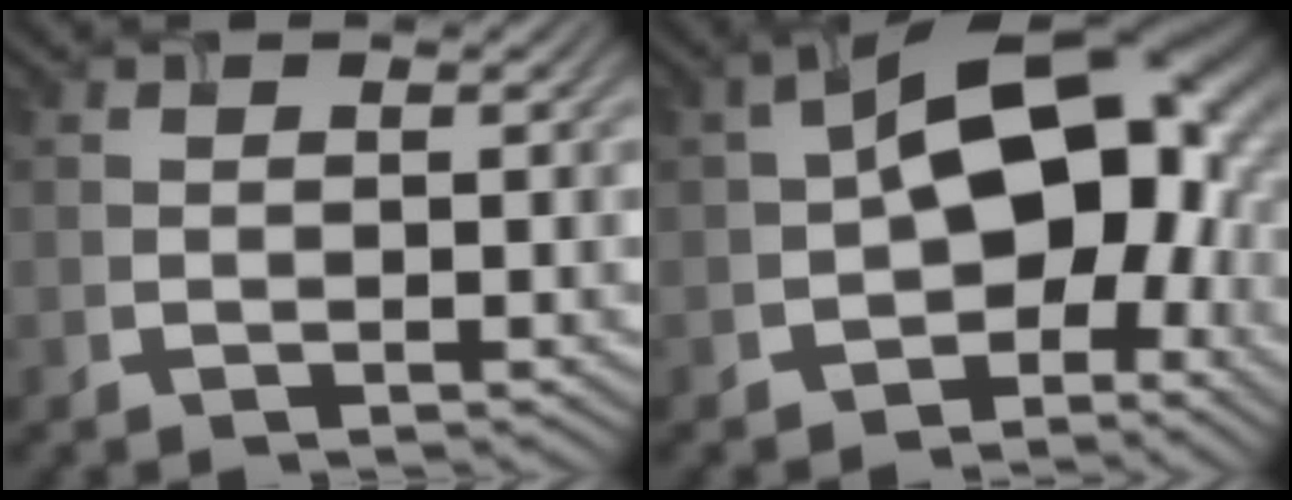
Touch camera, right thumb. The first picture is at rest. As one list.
[{"total": 13.9, "force": [-1.0, 8.9, 10.6], "torque": [-0.145, 0.004, -0.028]}]